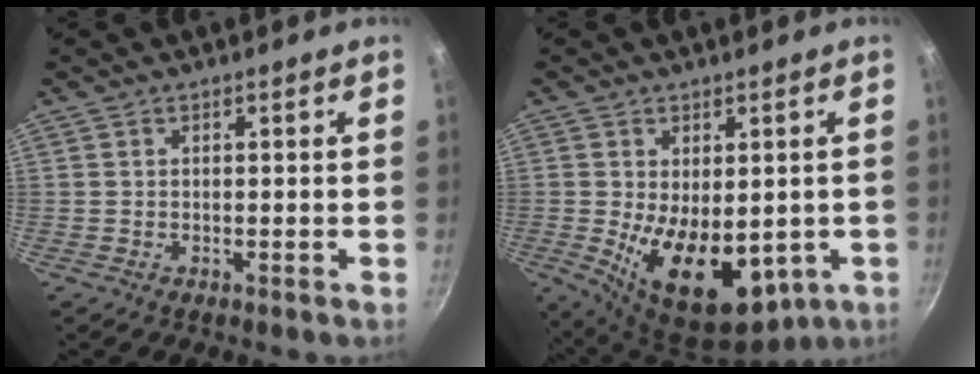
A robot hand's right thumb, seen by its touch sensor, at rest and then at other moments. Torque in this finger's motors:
{"motor_torque": [-0.12, 1.46, 1.67, -0.57, 0.19]}